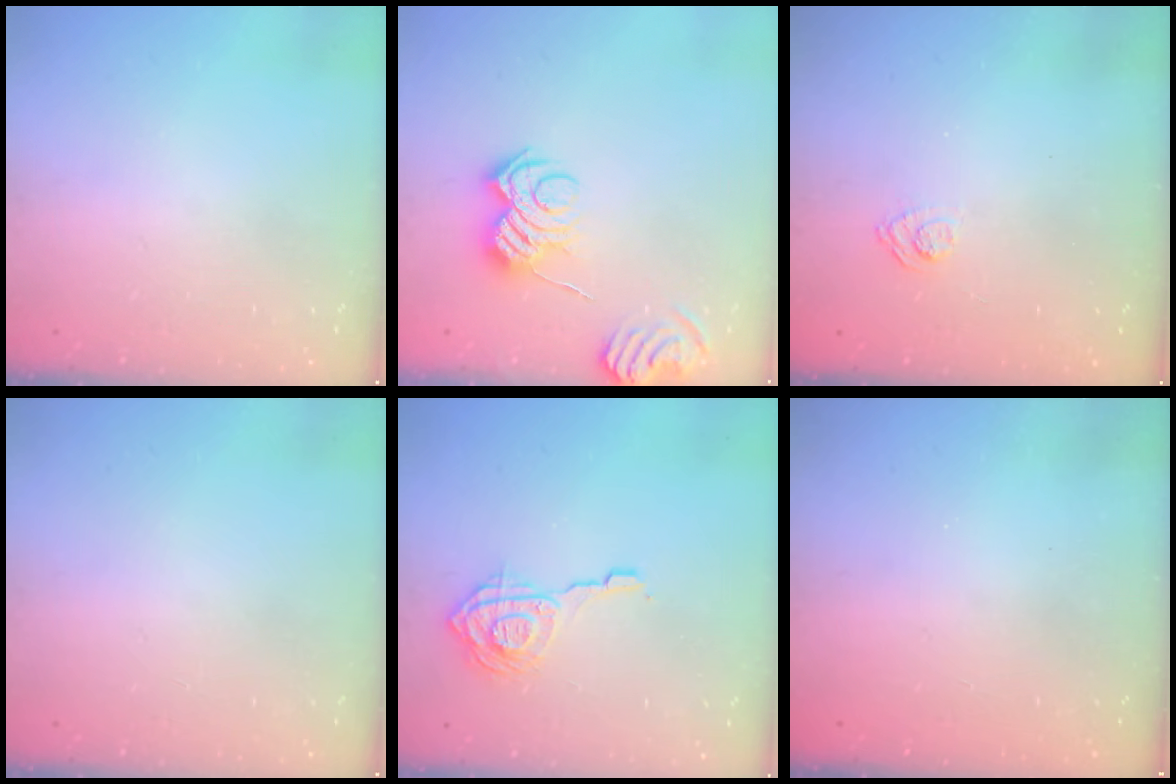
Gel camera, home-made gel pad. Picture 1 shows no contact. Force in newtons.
{"total": 9.7, "press": 9.6, "slide": 0.8}
{"total": 3.1, "press": 2.8, "slide": 1.3}
{"total": 0.0}
{"total": 11.2, "press": 11.1, "slide": 0.9}
{"total": 2.3, "press": 2.2, "slide": 0.8}